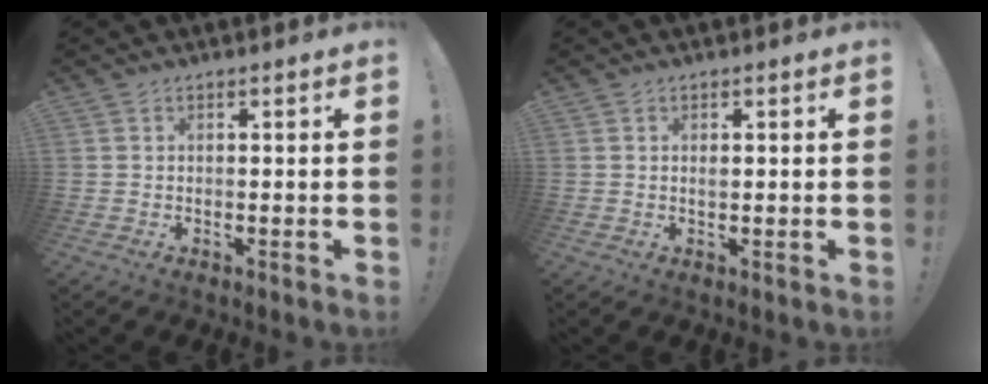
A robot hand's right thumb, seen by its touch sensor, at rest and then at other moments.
{"total": 0.7, "force": [0.2, 0.5, 0.5], "torque": [-0.004, -0.001, 0.002]}